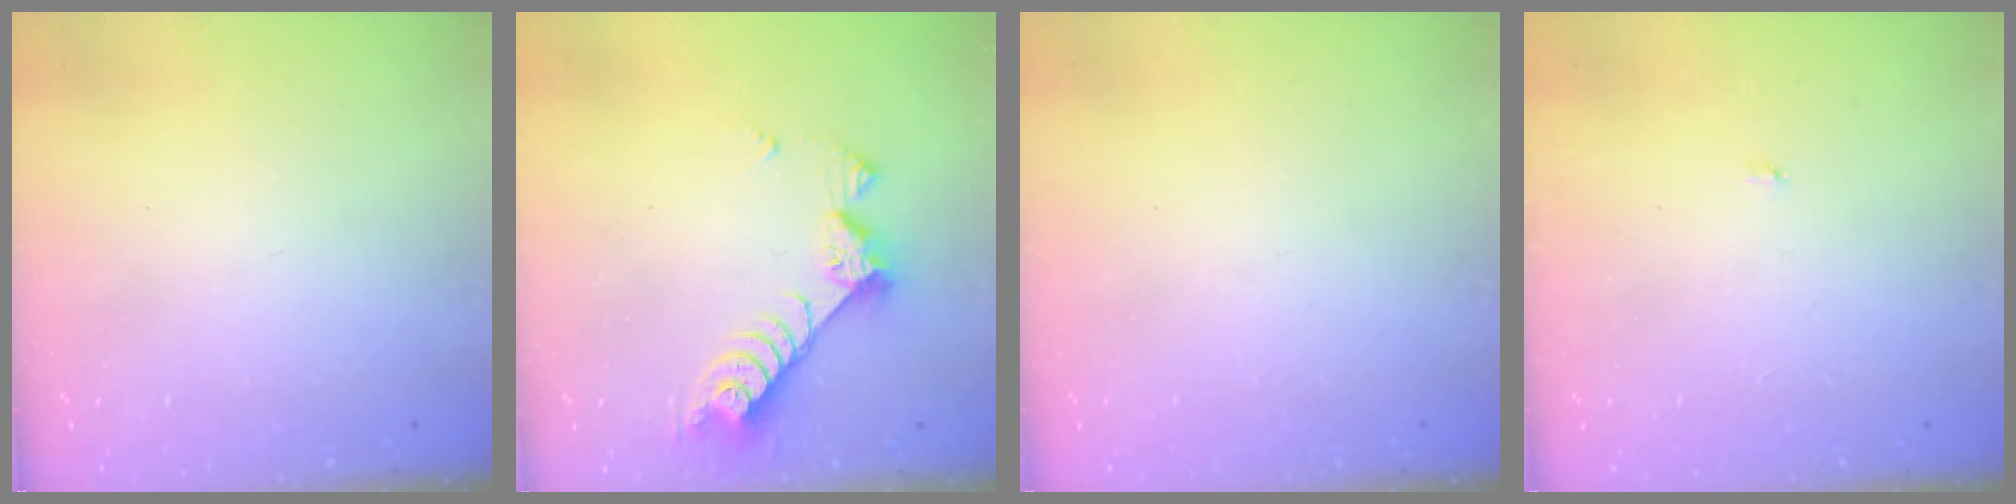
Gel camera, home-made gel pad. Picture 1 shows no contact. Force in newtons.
{"total": 8.6, "press": 8.6, "slide": 0.2}
{"total": 0.0}
{"total": 2.9, "press": 2.9, "slide": 0.3}